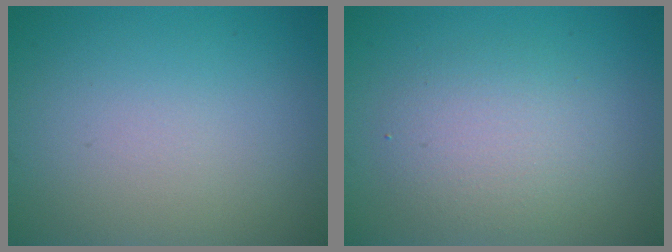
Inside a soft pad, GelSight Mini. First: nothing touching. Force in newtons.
{"total": 3.3, "press": 3.3, "slide": 0.3}